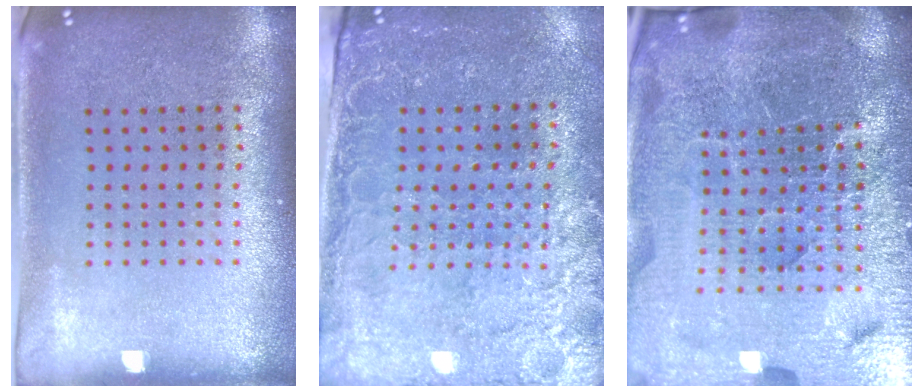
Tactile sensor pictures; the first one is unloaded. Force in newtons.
{"total": 3.0, "press": 2.8, "slide": 1.1}
{"total": 7.1, "press": 6.2, "slide": 3.5}